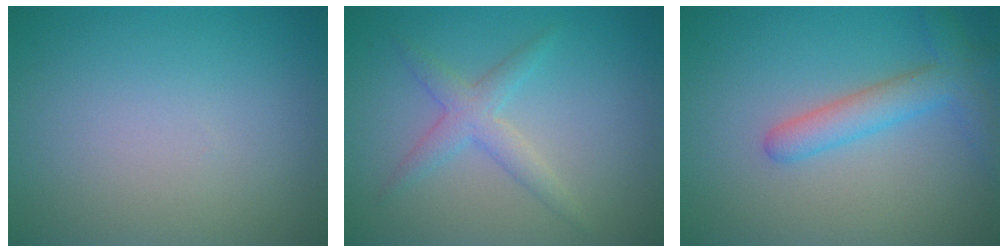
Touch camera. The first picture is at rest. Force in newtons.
{"total": 2.5, "press": 2.5, "slide": 0.1}
{"total": 3.5, "press": 3.5, "slide": 0.2}